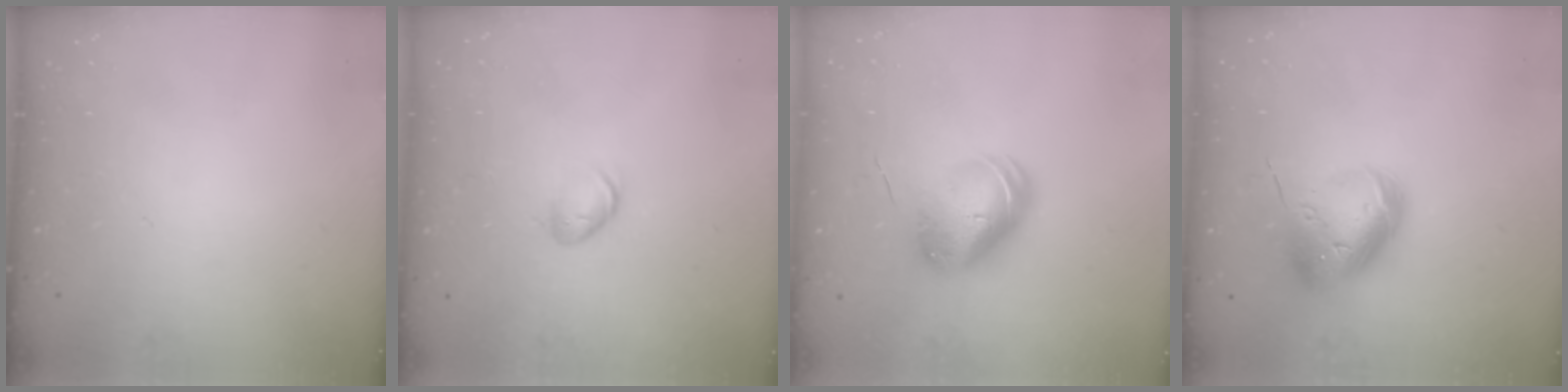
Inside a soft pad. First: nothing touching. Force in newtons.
{"total": 5.6, "press": 5.5, "slide": 0.9}
{"total": 9.2, "press": 9.1, "slide": 1.4}
{"total": 16.6, "press": 16.4, "slide": 2.7}